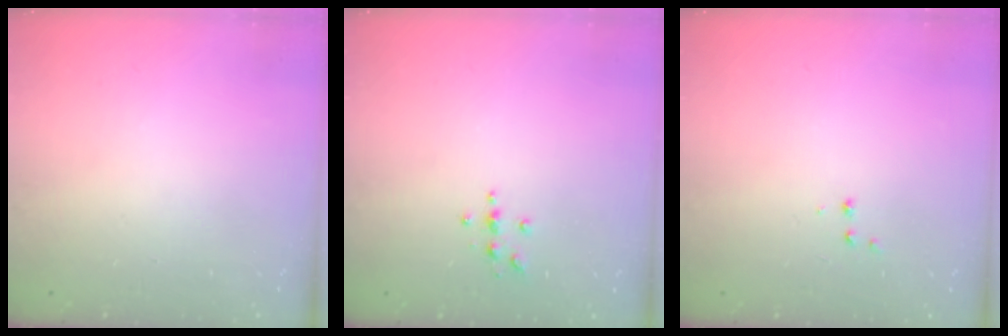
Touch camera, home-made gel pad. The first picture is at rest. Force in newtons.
{"total": 3.8, "press": 3.7, "slide": 0.5}
{"total": 2.6, "press": 2.5, "slide": 0.6}